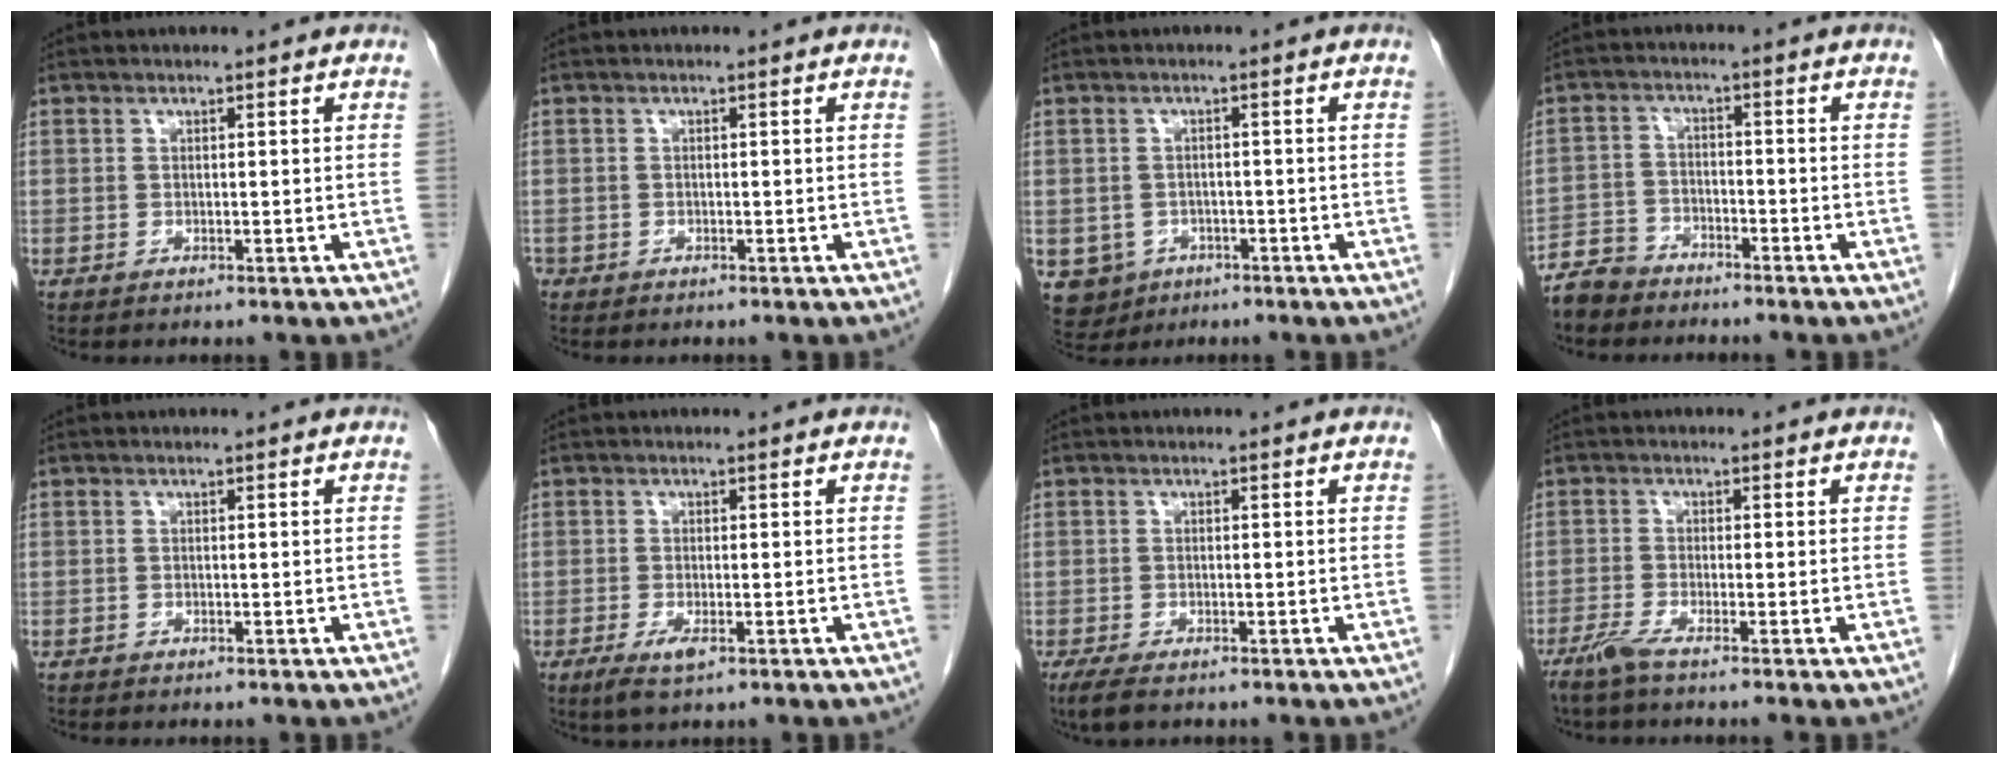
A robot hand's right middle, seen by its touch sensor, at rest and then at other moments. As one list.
[{"total": 0.6, "force": [-0.3, 0.5, 0.1], "torque": [-0.008, 0.003, -0.006]}, {"total": 5.4, "force": [-2.4, 4.8, 0.9], "torque": [-0.020, 0.005, -0.030]}, {"total": 4.8, "force": [-4.3, 2.0, 0.4], "torque": [-0.013, -0.005, -0.089]}, {"total": 0.0}, {"total": 3.0, "force": [-1.5, 0.8, 2.5], "torque": [-0.051, -0.006, -0.024]}, {"total": 3.3, "force": [-2.3, 0.9, 2.1], "torque": [-0.045, -0.010, -0.037]}, {"total": 3.1, "force": [-2.4, -0.5, 1.9], "torque": [-0.048, -0.007, -0.055]}]